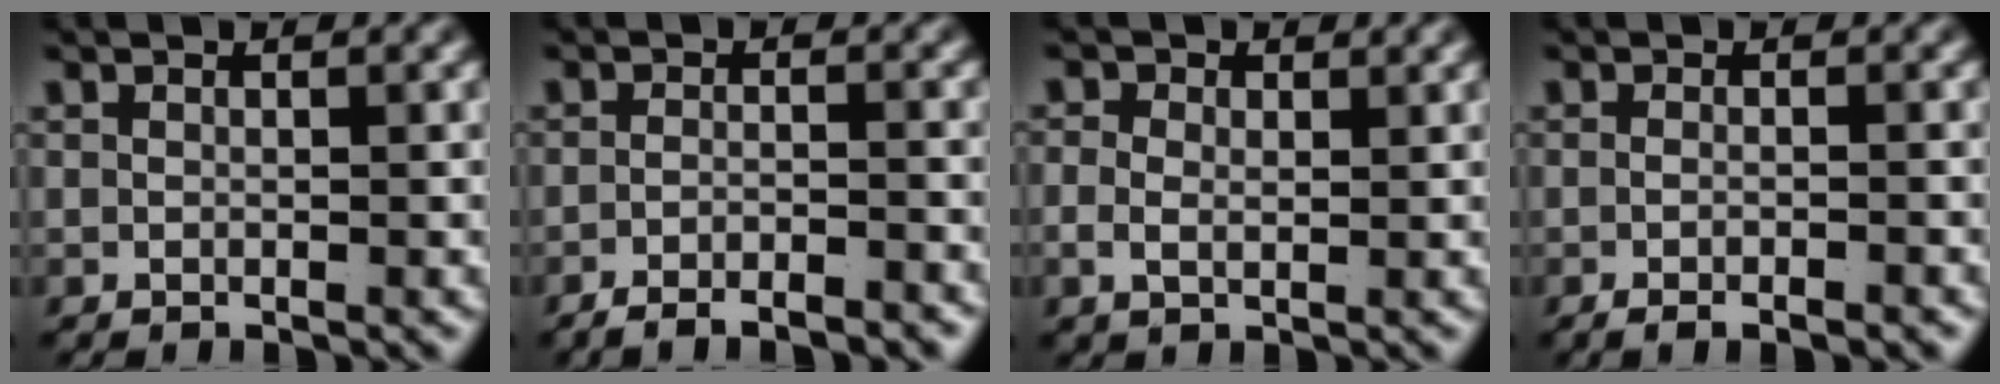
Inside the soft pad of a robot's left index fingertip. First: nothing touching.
{"total": 4.1, "force": [-3.8, 0.5, 1.3], "torque": [-0.019, -0.009, -0.062]}
{"total": 1.5, "force": [0.1, 0.9, 1.2], "torque": [-0.031, -0.014, 0.010]}
{"total": 2.2, "force": [-1.9, -0.1, 1.1], "torque": [-0.019, -0.004, -0.027]}